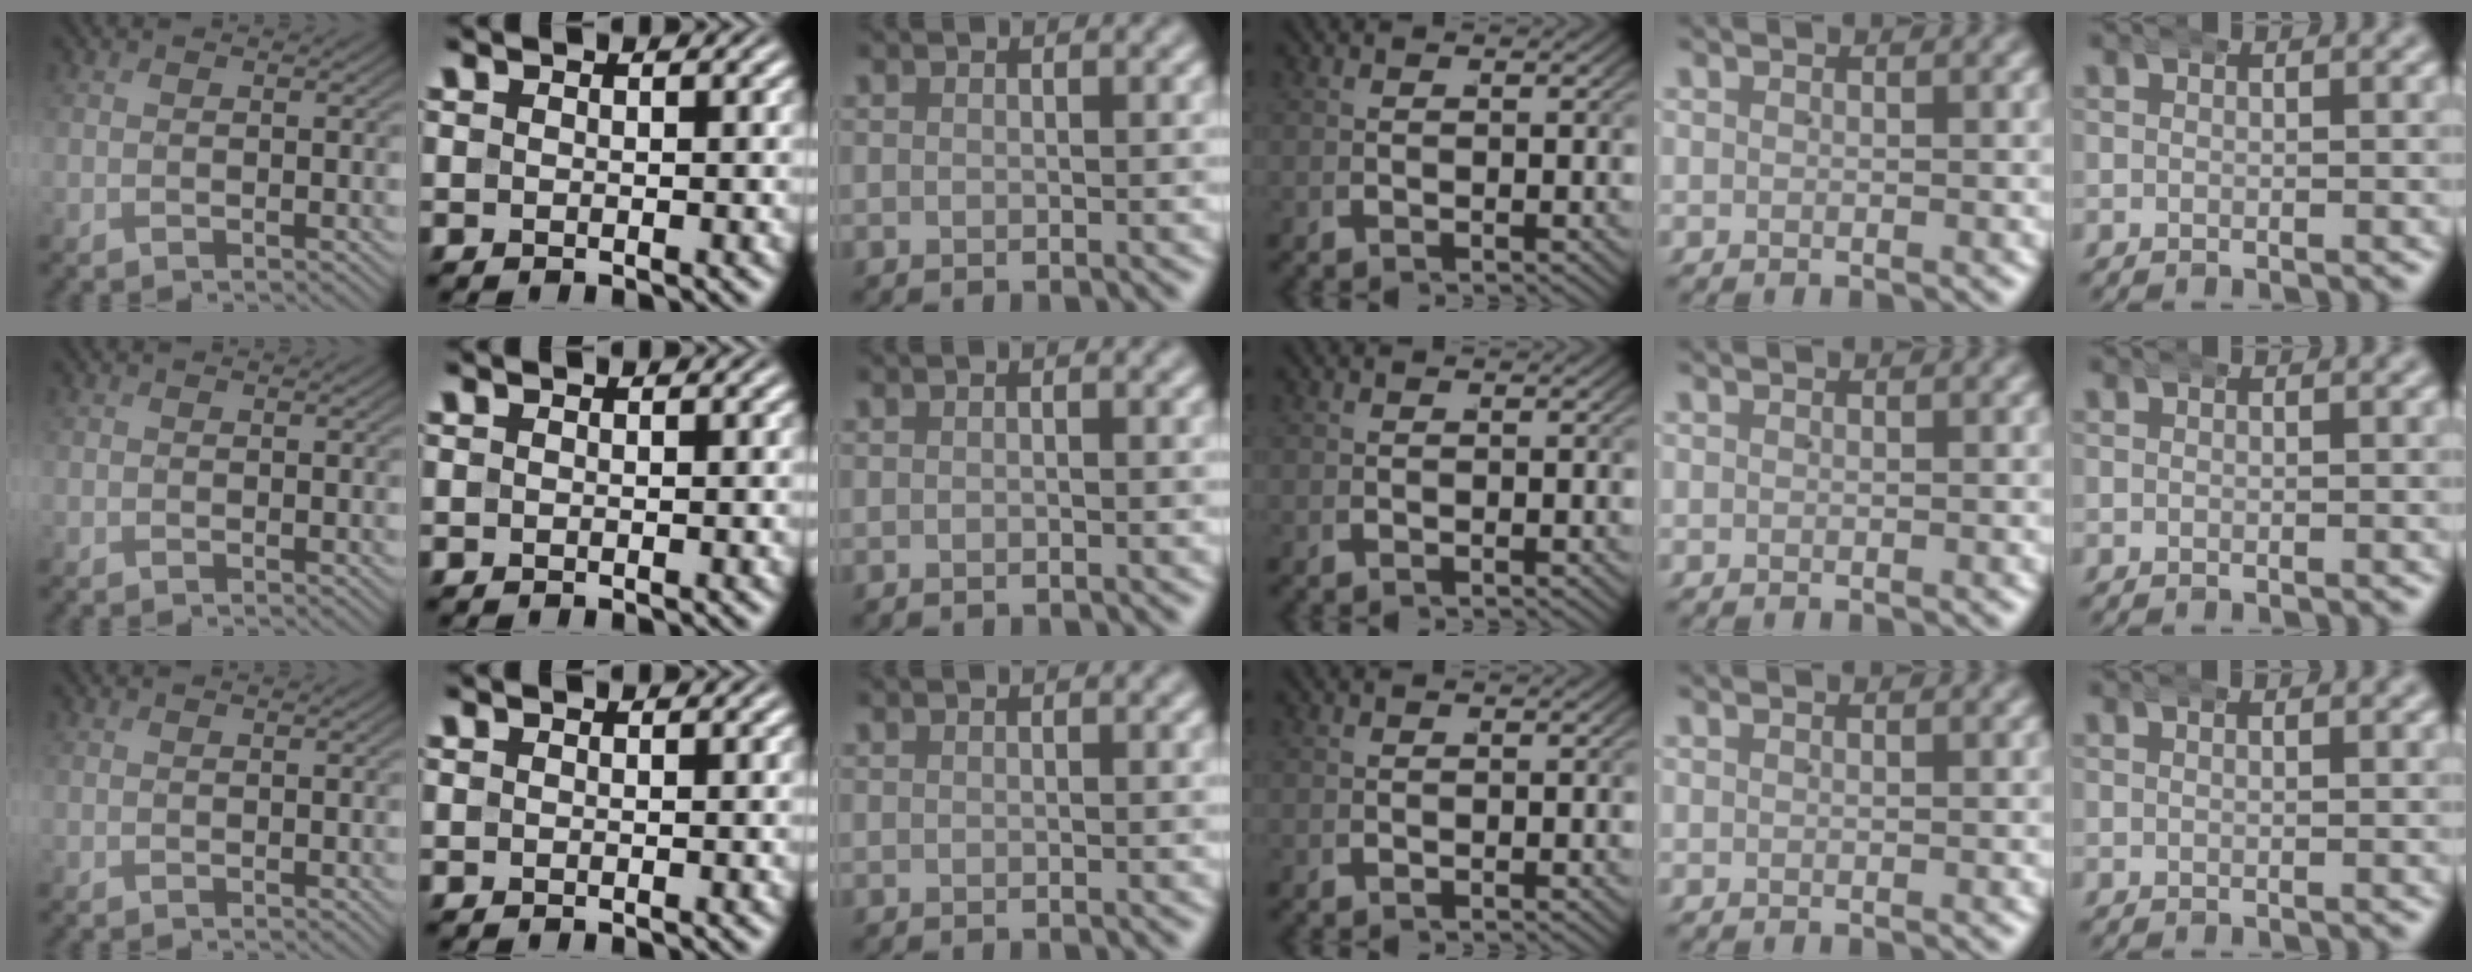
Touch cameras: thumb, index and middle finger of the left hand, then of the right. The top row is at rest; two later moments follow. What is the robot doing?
{"motion": "wrap", "object": "arm wrap"}